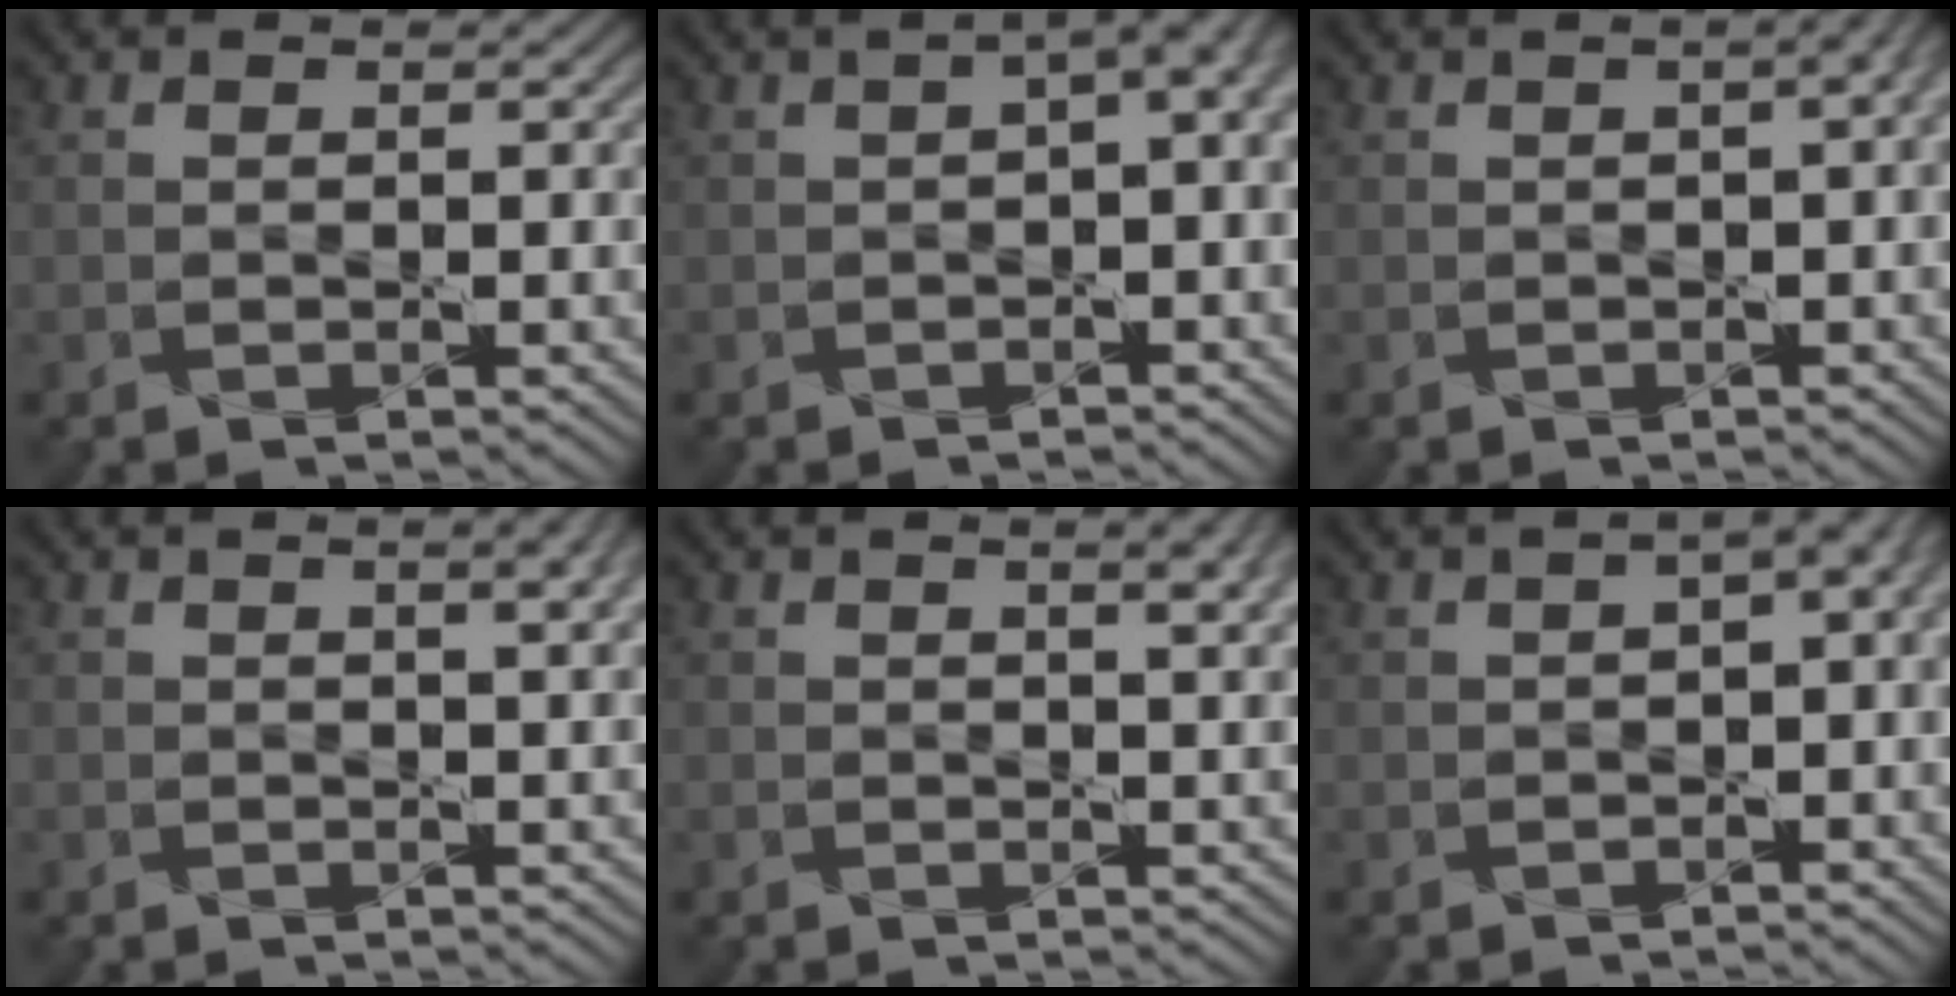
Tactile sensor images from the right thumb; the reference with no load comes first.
{"total": 4.1, "force": [0.6, 1.3, 3.8], "torque": [-0.049, 0.007, 0.009]}
{"total": 3.8, "force": [0.6, 1.6, 3.4], "torque": [-0.031, 0.008, 0.006]}
{"total": 3.1, "force": [1.3, 0.8, 2.7], "torque": [-0.035, 0.004, 0.014]}
{"total": 3.5, "force": [1.6, 0.9, 3.0], "torque": [-0.040, 0.004, 0.018]}
{"total": 4.2, "force": [0.4, 1.5, 3.9], "torque": [-0.050, 0.002, 0.007]}